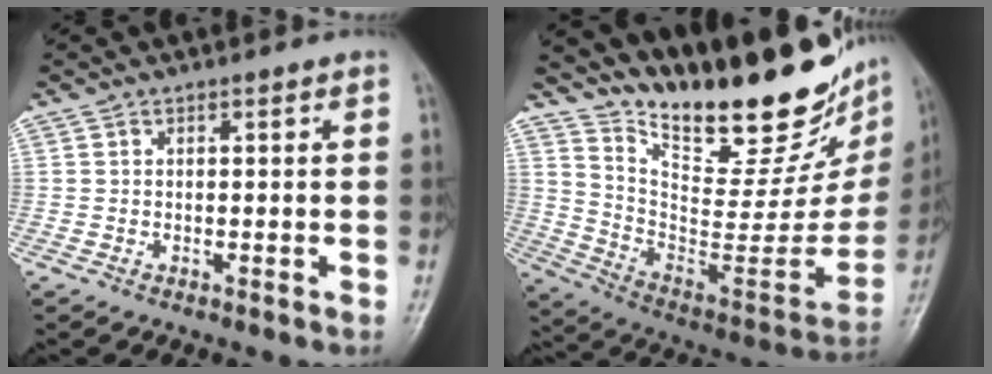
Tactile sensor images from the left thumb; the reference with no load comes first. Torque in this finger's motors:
{"motor_torque": [0.46, 0.06, 0.54, -2.24, 0.09]}